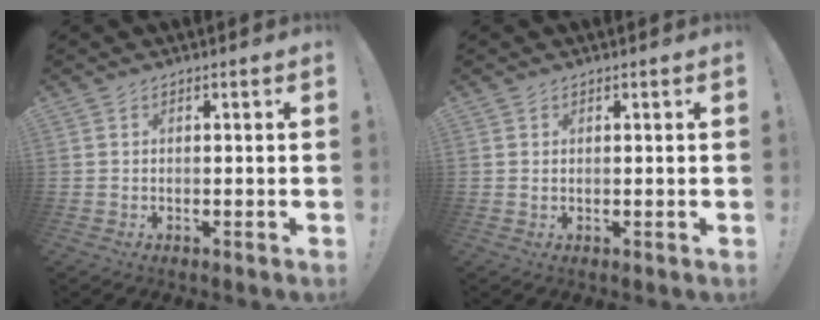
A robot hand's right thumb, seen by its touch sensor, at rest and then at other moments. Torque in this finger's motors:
{"motor_torque": [0.15, -0.46, -0.17, 0.07, 0.04]}